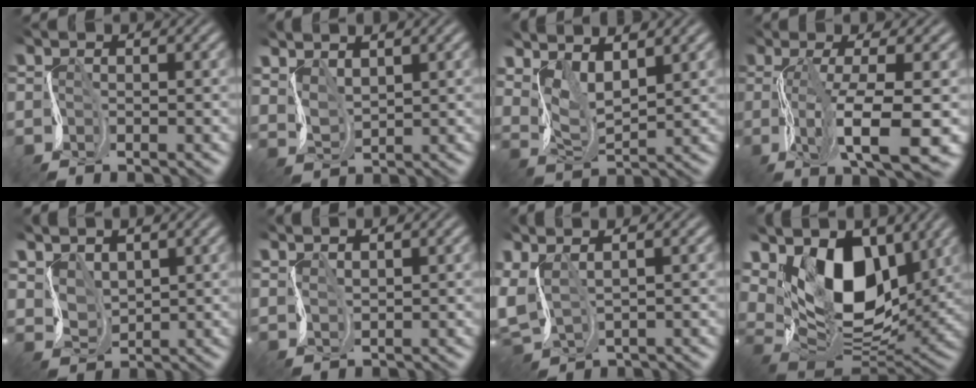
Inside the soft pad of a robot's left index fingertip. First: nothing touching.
{"total": 3.1, "force": [2.8, 1.1, 0.6], "torque": [-0.025, 0.005, 0.065]}
{"total": 4.5, "force": [3.2, 1.9, 2.5], "torque": [-0.061, 0.000, 0.069]}
{"total": 8.9, "force": [-1.9, 2.5, 8.4], "torque": [-0.145, -0.007, -0.027]}
{"total": 3.4, "force": [2.8, 1.8, 0.7], "torque": [-0.031, 0.003, 0.063]}
{"total": 2.1, "force": [2.1, 0.2, -0.3], "torque": [0.004, 0.003, 0.046]}
{"total": 4.8, "force": [3.1, 2.2, 2.9], "torque": [-0.082, 0.023, 0.061]}
{"total": 12.2, "force": [5.8, 7.1, 8.1], "torque": [-0.136, 0.007, 0.096]}